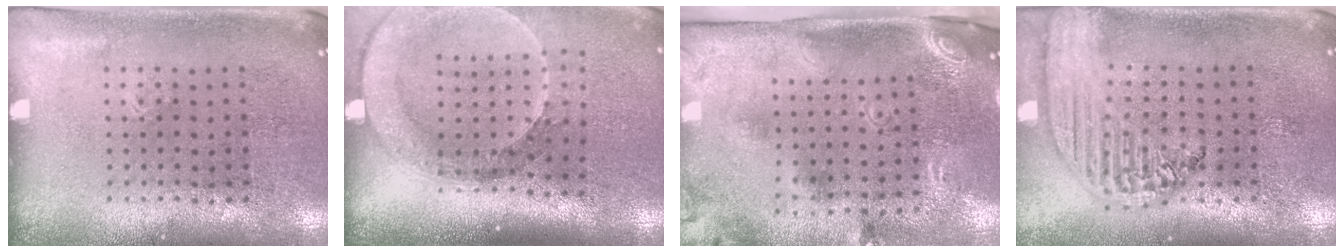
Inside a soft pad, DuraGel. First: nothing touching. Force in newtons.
{"total": 2.6, "press": 2.0, "slide": 1.7}
{"total": 2.7, "press": 1.8, "slide": 2.1}
{"total": 2.3, "press": 1.9, "slide": 1.2}